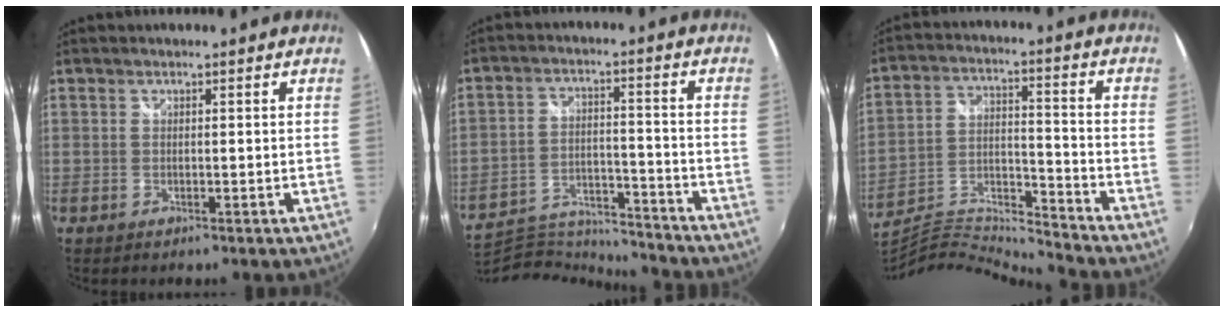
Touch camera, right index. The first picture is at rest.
{"total": 19.5, "force": [-18.4, 3.2, 5.8], "torque": [-0.124, -0.012, -0.288]}
{"total": 11.8, "force": [-11.6, -1.0, 1.8], "torque": [-0.045, 0.004, -0.227]}